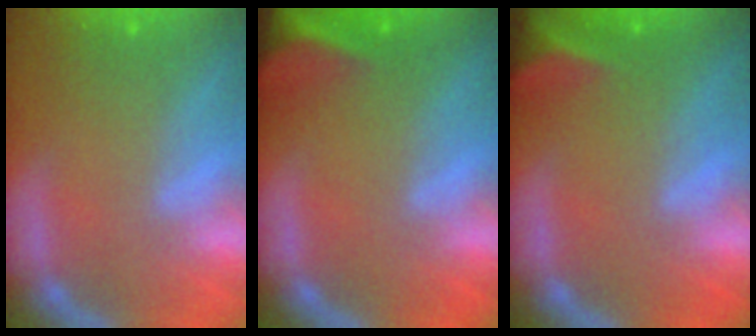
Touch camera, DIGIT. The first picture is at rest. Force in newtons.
{"total": 10.0}
{"total": 6.0}